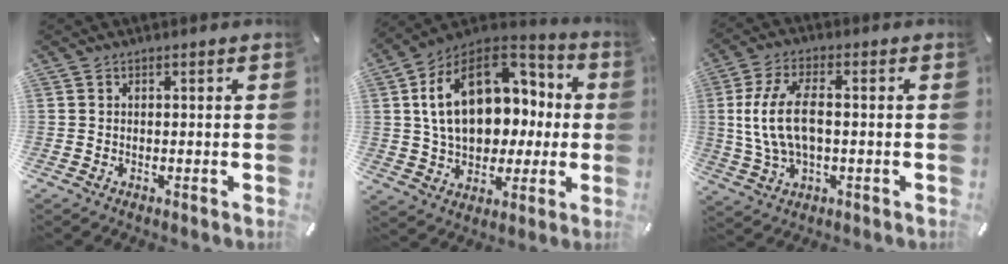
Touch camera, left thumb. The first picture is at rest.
{"total": 21.3, "force": [4.1, 15.3, 14.2], "torque": [-0.255, 0.002, 0.077]}
{"total": 11.5, "force": [0.3, 5.9, 9.8], "torque": [-0.212, 0.000, 0.005]}